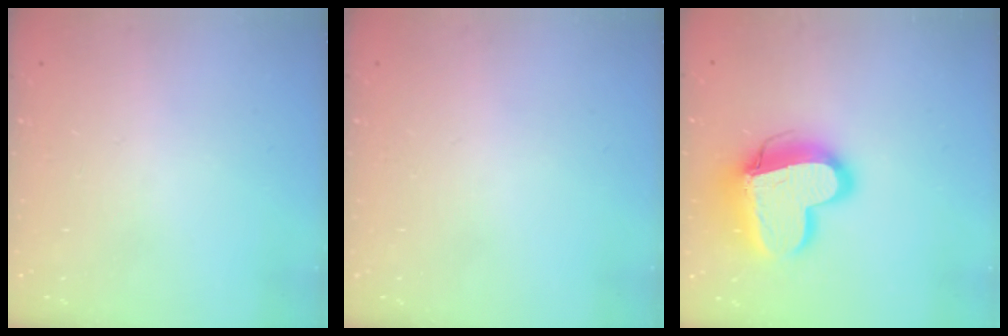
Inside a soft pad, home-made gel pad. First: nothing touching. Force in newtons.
{"total": 0.0}
{"total": 17.7, "press": 17.6, "slide": 1.5}